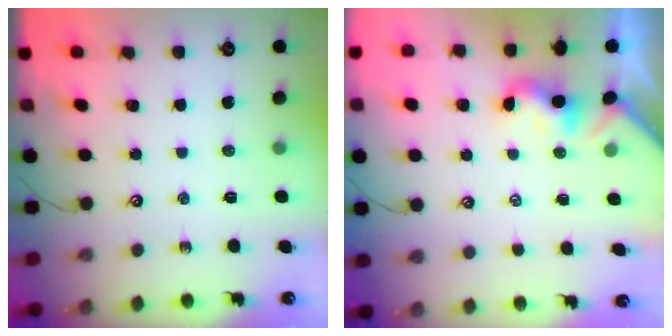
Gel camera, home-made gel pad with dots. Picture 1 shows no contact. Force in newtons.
{"total": 1.9, "press": 1.8, "slide": 0.6}